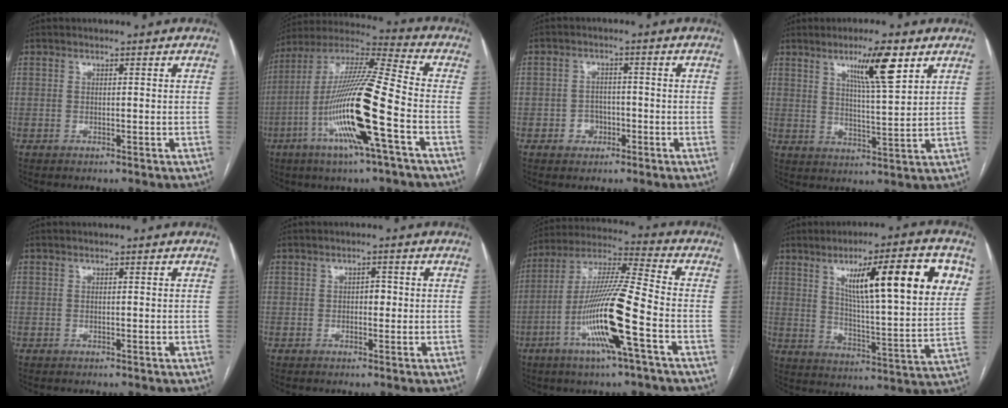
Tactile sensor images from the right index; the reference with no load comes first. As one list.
[{"total": 19.1, "force": [-6.0, 0.2, 18.1], "torque": [-0.365, -0.014, -0.119]}, {"total": 3.3, "force": [-1.4, 2.8, 1.0], "torque": [-0.009, 0.012, -0.021]}, {"total": 8.8, "force": [4.8, 0.5, 7.3], "torque": [-0.124, -0.004, 0.080]}, {"total": 0.0}, {"total": 1.6, "force": [0.0, 1.0, 1.3], "torque": [-0.014, 0.005, -0.003]}, {"total": 16.0, "force": [-5.6, -0.1, 15.0], "torque": [-0.297, -0.006, -0.110]}, {"total": 20.3, "force": [8.3, 2.5, 18.4], "torque": [-0.259, 0.010, 0.122]}]